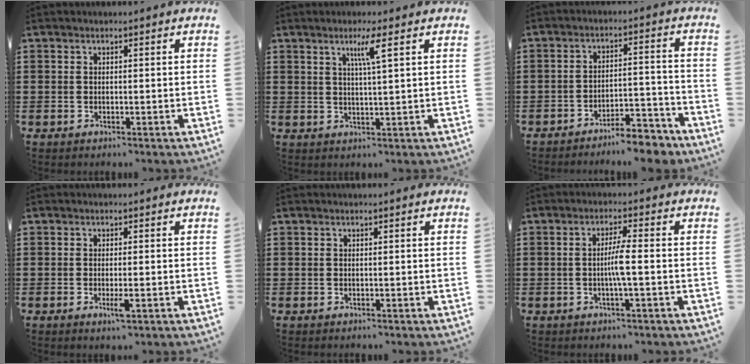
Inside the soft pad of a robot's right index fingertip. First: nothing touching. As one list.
[{"total": 3.9, "force": [2.0, -0.3, 3.4], "torque": [-0.064, -0.007, 0.029]}, {"total": 6.6, "force": [-6.2, 0.7, 2.0], "torque": [-0.026, 0.013, -0.118]}, {"total": 2.3, "force": [-0.8, 0.2, 2.1], "torque": [-0.043, -0.008, -0.016]}, {"total": 0.0}, {"total": 3.6, "force": [-0.6, -0.1, 3.6], "torque": [-0.064, -0.004, -0.013]}]